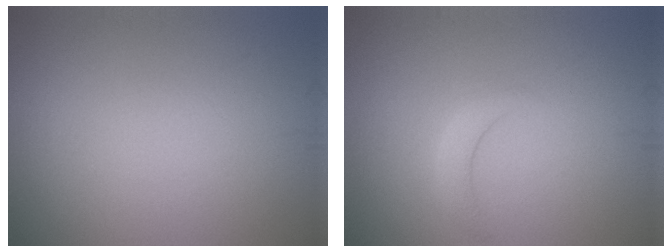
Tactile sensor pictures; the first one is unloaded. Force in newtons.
{"total": 1.5, "press": 1.5, "slide": 0.3}